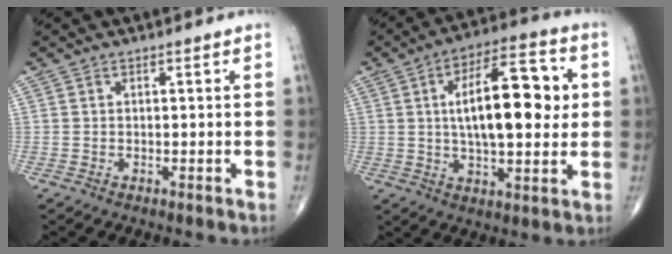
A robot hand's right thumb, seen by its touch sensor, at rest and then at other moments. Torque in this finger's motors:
{"motor_torque": [1.79, 1.89, 0.80, 0.25, 0.16]}